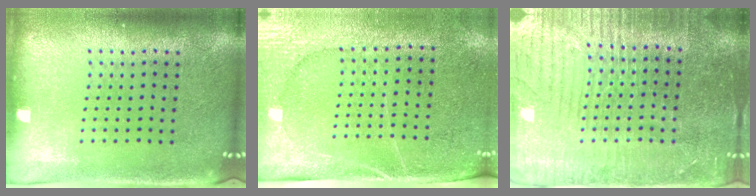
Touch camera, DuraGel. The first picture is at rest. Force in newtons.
{"total": 2.9, "press": 2.6, "slide": 1.3}
{"total": 4.4, "press": 4.1, "slide": 1.5}